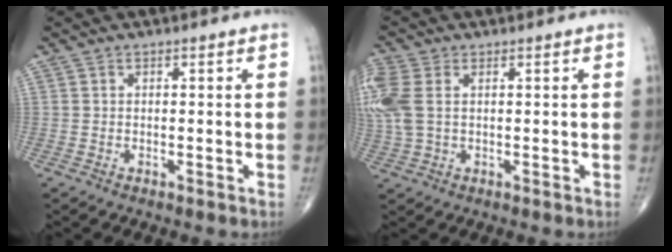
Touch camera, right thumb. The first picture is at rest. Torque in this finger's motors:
{"motor_torque": [0.16, 0.26, 0.81, 0.31, 0.14]}